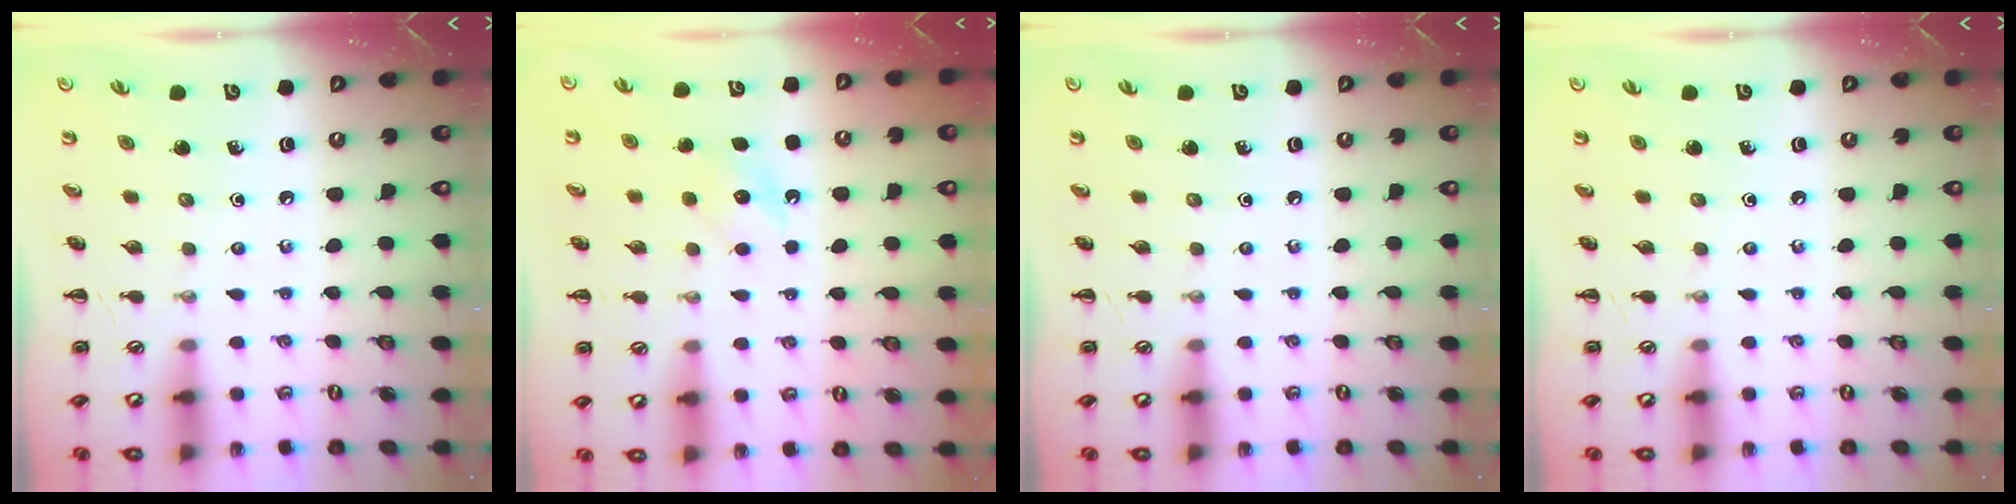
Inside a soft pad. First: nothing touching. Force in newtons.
{"total": 4.9, "press": 4.7, "slide": 1.4}
{"total": 0.0}
{"total": 0.0}